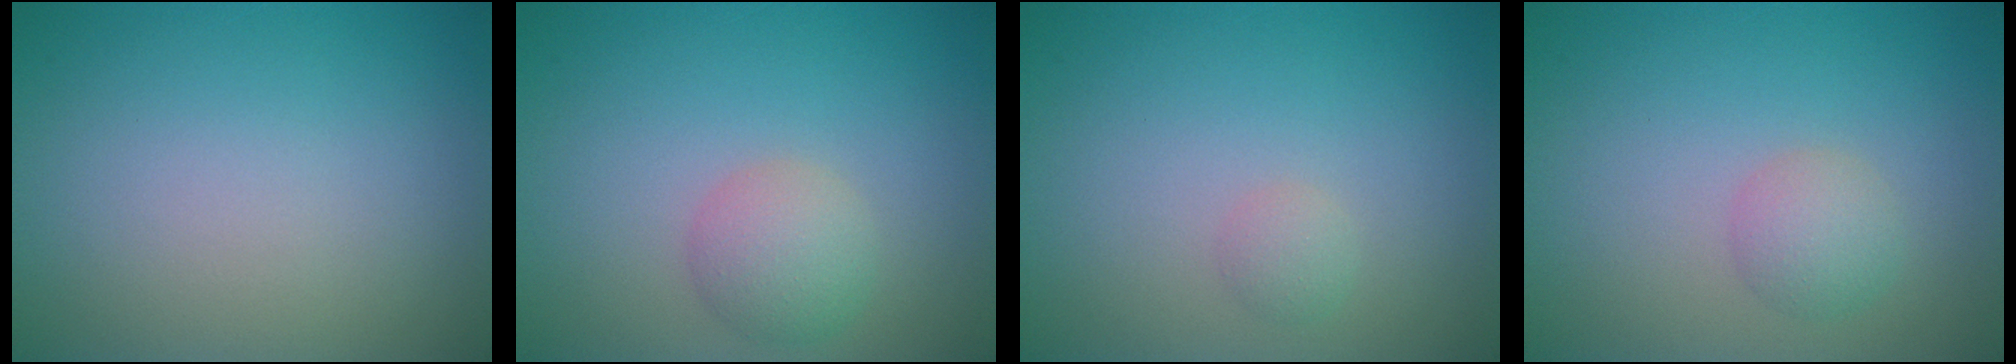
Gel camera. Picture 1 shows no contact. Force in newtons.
{"total": 2.7, "press": 2.7, "slide": 0.2}
{"total": 1.0, "press": 1.0, "slide": 0.1}
{"total": 2.0, "press": 2.0, "slide": 0.0}